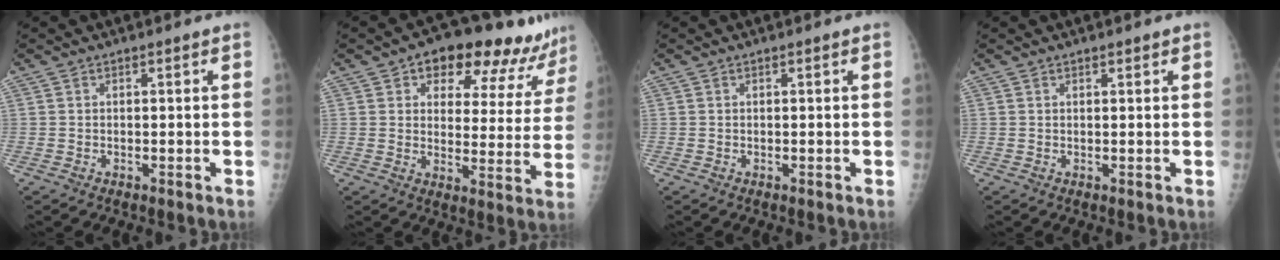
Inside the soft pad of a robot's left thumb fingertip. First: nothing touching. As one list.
[{"total": 16.6, "force": [12.0, 8.0, 8.1], "torque": [-0.047, -0.039, 0.145]}, {"total": 0.0}, {"total": 0.8, "force": [0.6, 0.3, 0.4], "torque": [-0.003, -0.001, 0.008]}]